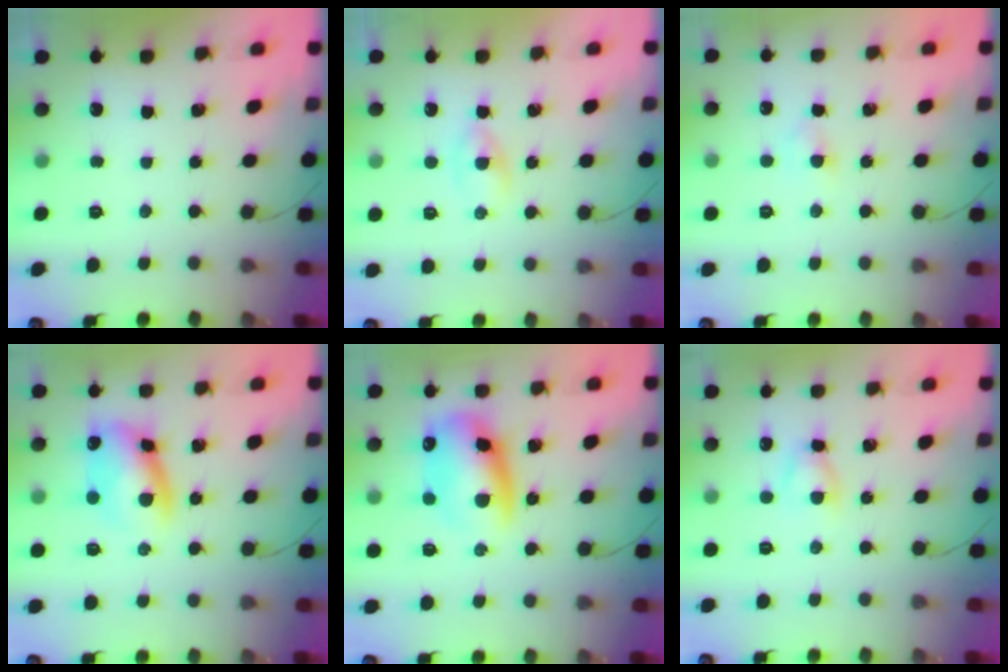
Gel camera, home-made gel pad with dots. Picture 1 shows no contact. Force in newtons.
{"total": 1.9, "press": 1.6, "slide": 1.0}
{"total": 2.9, "press": 2.7, "slide": 1.2}
{"total": 9.2, "press": 9.1, "slide": 1.3}
{"total": 12.7, "press": 12.4, "slide": 2.8}
{"total": 4.1, "press": 4.1, "slide": 0.6}